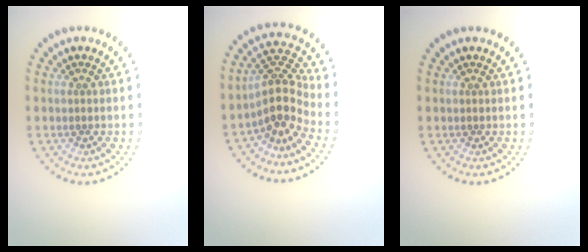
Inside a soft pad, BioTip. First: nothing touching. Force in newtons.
{"total": 3.9, "press": 2.8, "slide": 2.7}
{"total": 0.0}